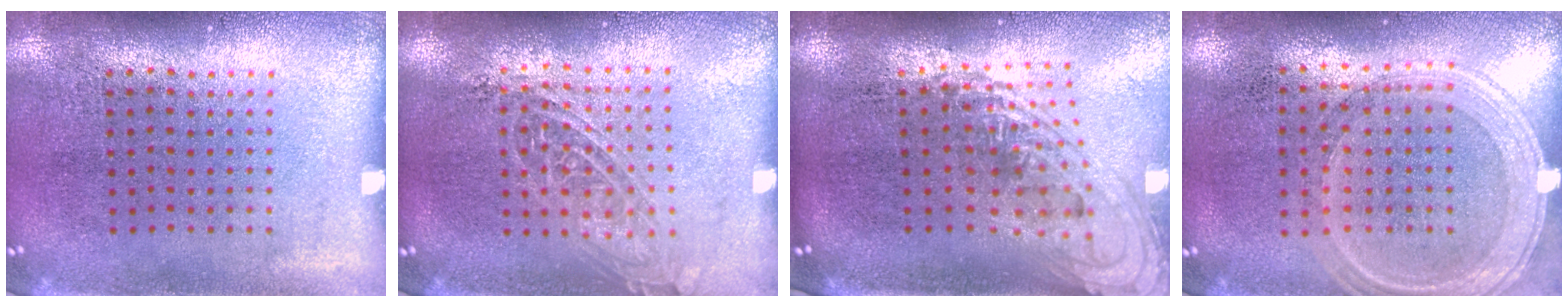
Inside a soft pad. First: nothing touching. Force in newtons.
{"total": 1.5, "press": 1.3, "slide": 0.6}
{"total": 1.8, "press": 1.4, "slide": 1.2}
{"total": 1.2, "press": 1.2, "slide": 0.4}